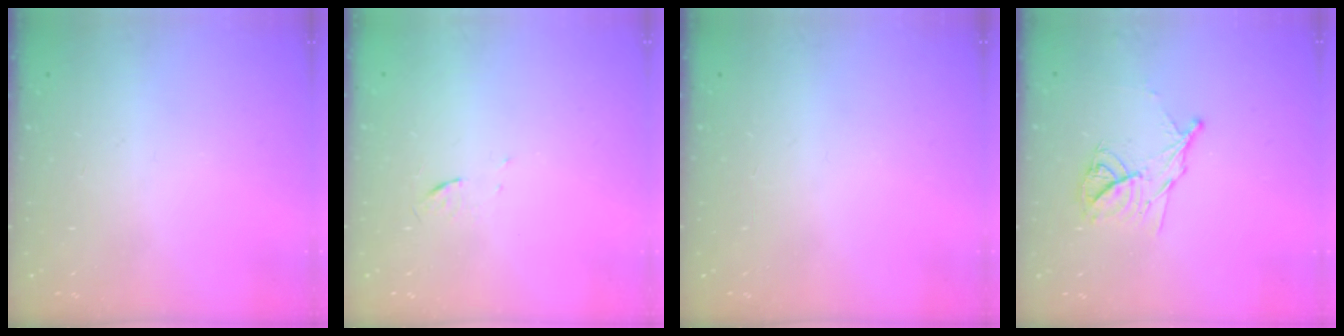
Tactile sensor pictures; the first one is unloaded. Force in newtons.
{"total": 3.2, "press": 3.0, "slide": 1.3}
{"total": 0.0}
{"total": 11.4, "press": 11.4, "slide": 0.3}